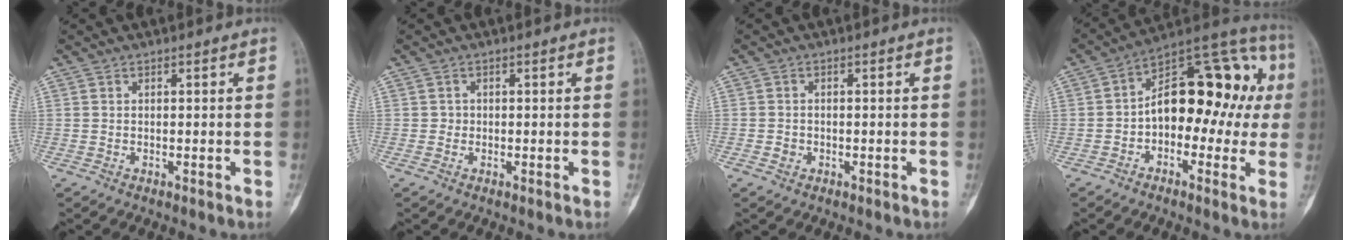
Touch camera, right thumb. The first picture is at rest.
{"total": 0.6, "force": [-0.1, 0.6, 0.1], "torque": [0.004, 0.003, -0.004]}
{"total": 1.4, "force": [-0.6, 1.2, 0.4], "torque": [-0.001, 0.006, -0.011]}
{"total": 19.4, "force": [0.1, 11.5, 15.6], "torque": [-0.172, 0.057, -0.008]}